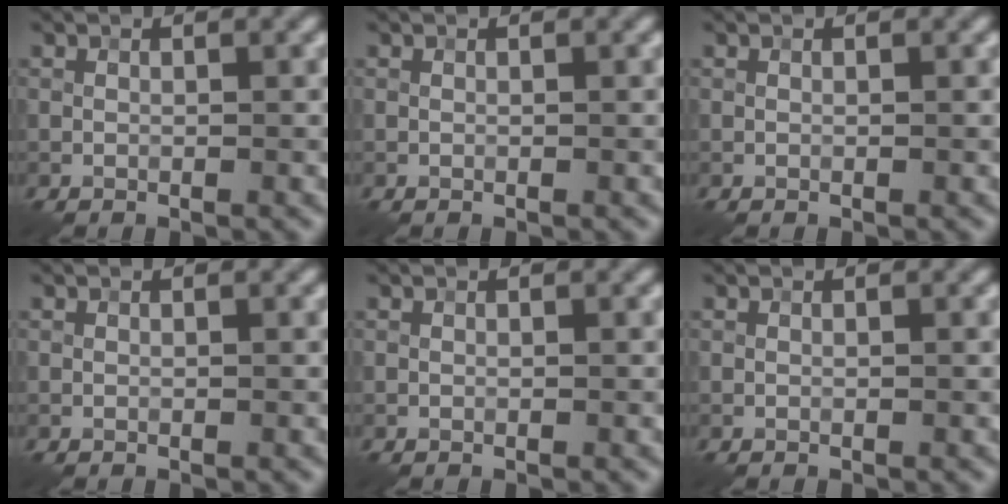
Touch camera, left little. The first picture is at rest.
{"total": 0.0}
{"total": 0.0}
{"total": 0.0}
{"total": 0.0}
{"total": 0.0}